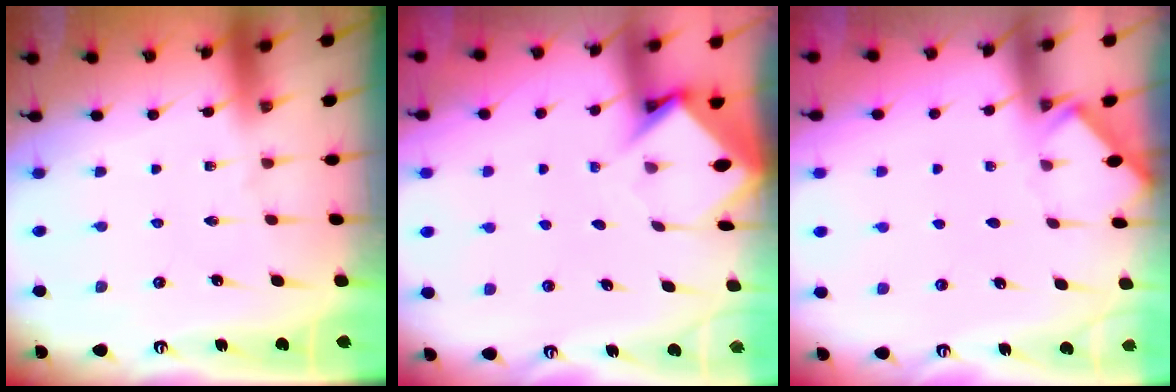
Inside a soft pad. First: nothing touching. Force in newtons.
{"total": 3.9, "press": 3.9, "slide": 0.3}
{"total": 3.2, "press": 3.1, "slide": 0.4}